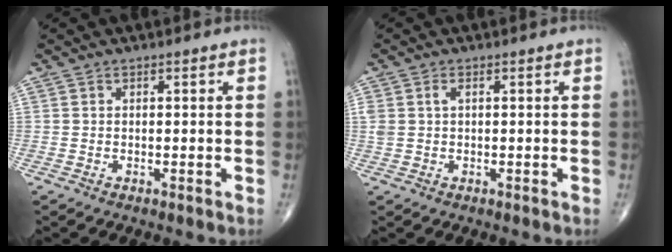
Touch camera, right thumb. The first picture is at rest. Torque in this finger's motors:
{"motor_torque": [0.10, -0.07, 0.32, 0.20, 0.01]}